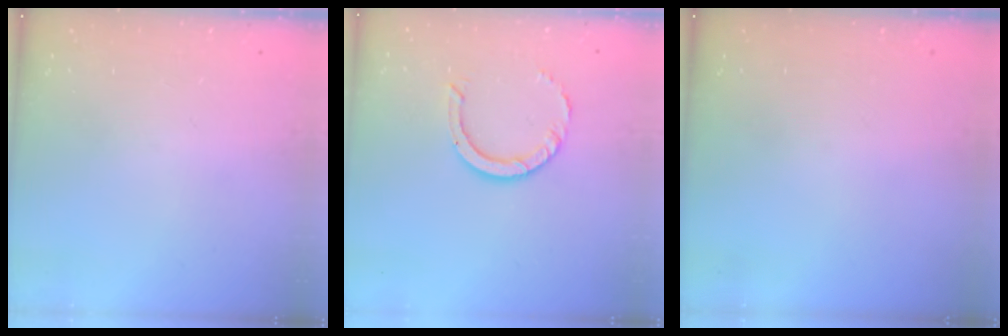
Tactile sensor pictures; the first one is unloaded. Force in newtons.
{"total": 7.2, "press": 7.2, "slide": 0.5}
{"total": 0.0}